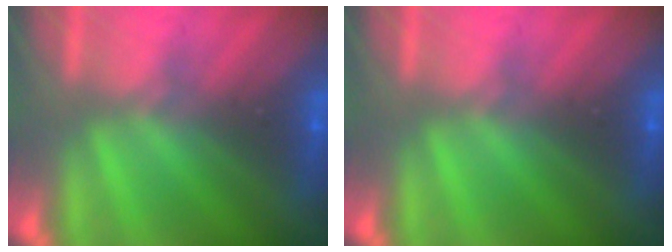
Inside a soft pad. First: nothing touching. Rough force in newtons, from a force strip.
{"total": 0.0}